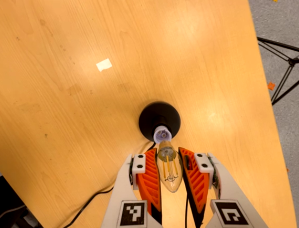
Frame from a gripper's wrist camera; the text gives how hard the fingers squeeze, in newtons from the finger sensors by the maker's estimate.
{"total": 20.2, "left": 21.6, "right": 18.7}